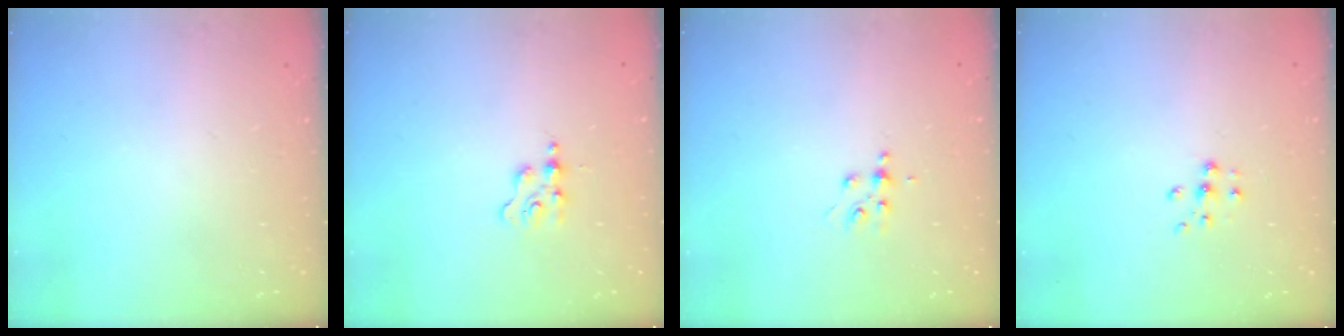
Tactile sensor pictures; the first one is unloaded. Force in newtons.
{"total": 1.4, "press": 1.3, "slide": 0.3}
{"total": 5.2, "press": 5.1, "slide": 0.8}
{"total": 6.6, "press": 6.6, "slide": 0.5}